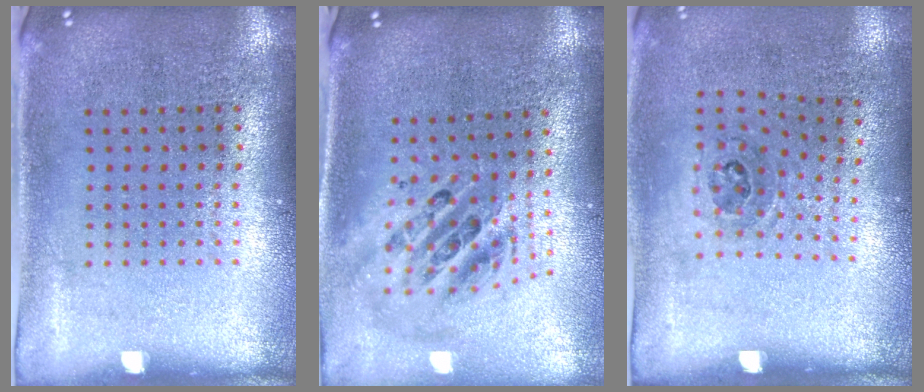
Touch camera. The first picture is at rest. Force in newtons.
{"total": 2.4, "press": 1.8, "slide": 1.5}
{"total": 1.1, "press": 0.7, "slide": 0.9}